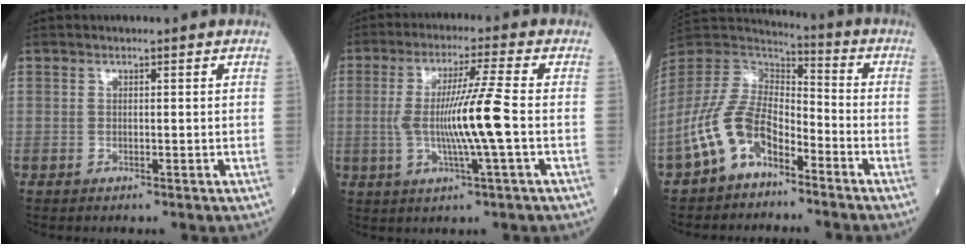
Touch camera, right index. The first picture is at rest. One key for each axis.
{"total": 9.7, "fx": -0.9, "fy": -1.1, "fz": 9.6, "tx": -0.187, "ty": -0.005, "tz": -0.017}
{"total": 11.4, "fx": -6.6, "fy": 5.9, "fz": 7.3, "tx": -0.168, "ty": 0.020, "tz": -0.133}